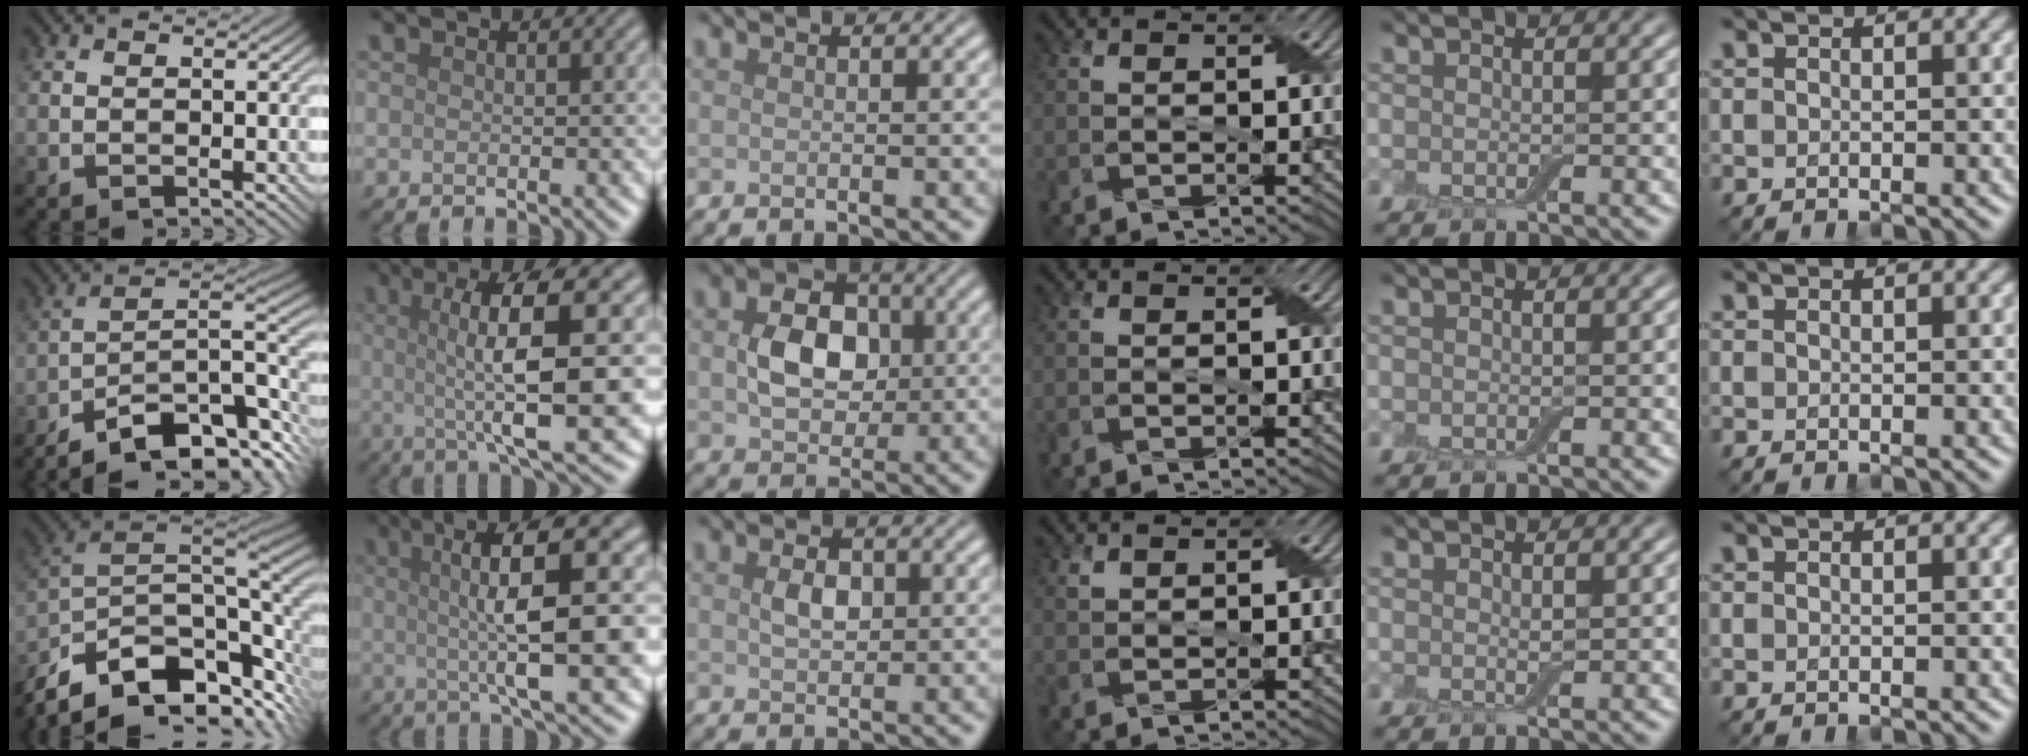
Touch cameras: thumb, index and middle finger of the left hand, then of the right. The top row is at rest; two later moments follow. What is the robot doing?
{"motion": "wrap", "object": "adhesive wrap"}